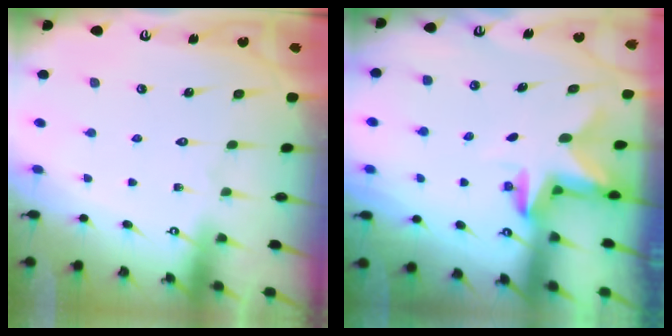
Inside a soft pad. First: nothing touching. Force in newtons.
{"total": 2.7, "press": 2.7, "slide": 0.5}